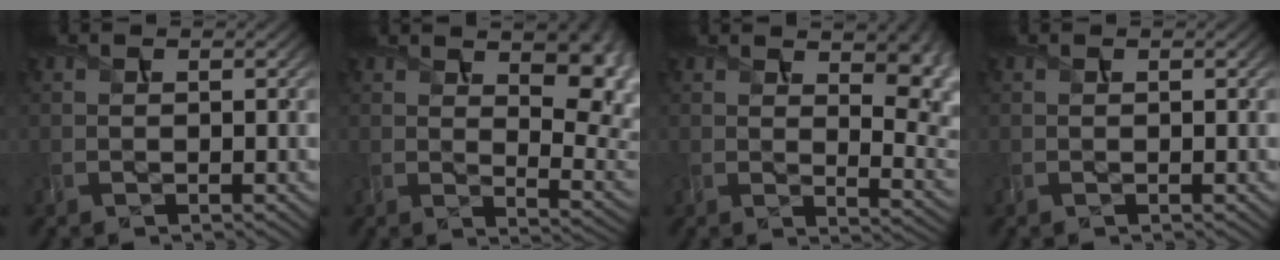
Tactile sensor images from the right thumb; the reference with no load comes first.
{"total": 11.5, "force": [5.0, 5.0, 9.0], "torque": [-0.124, 0.007, 0.076]}
{"total": 11.2, "force": [4.8, 4.6, 9.0], "torque": [-0.121, 0.012, 0.076]}
{"total": 0.0}